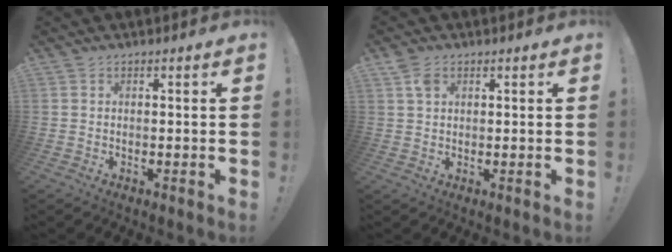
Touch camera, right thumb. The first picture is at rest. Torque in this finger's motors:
{"motor_torque": [0.01, -0.01, 0.10, 0.06, 0.00]}